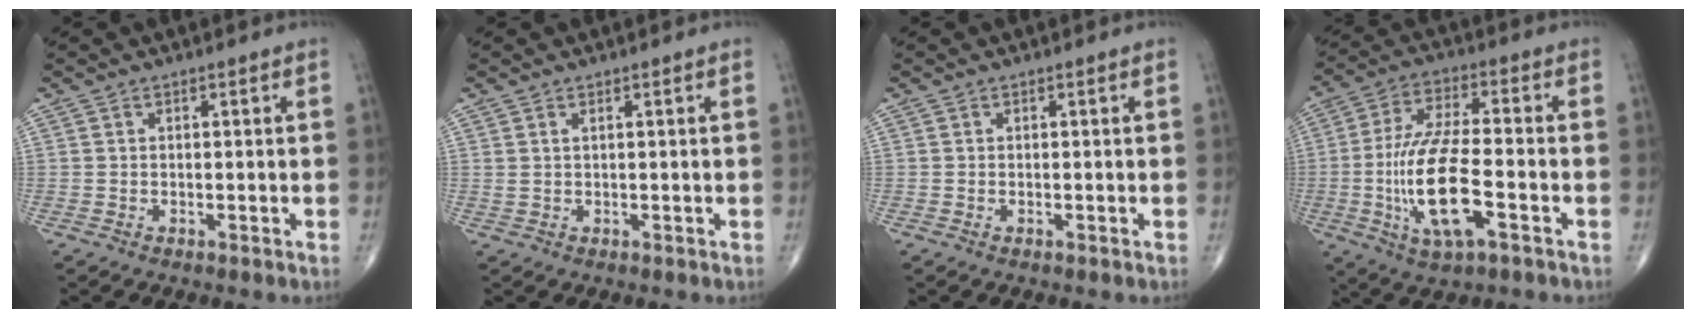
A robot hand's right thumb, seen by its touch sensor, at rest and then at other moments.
{"total": 1.1, "force": [0.6, 0.2, 0.8], "torque": [-0.026, 0.006, 0.017]}
{"total": 0.0}
{"total": 15.6, "force": [-4.2, 5.2, 14.1], "torque": [-0.289, 0.017, -0.075]}